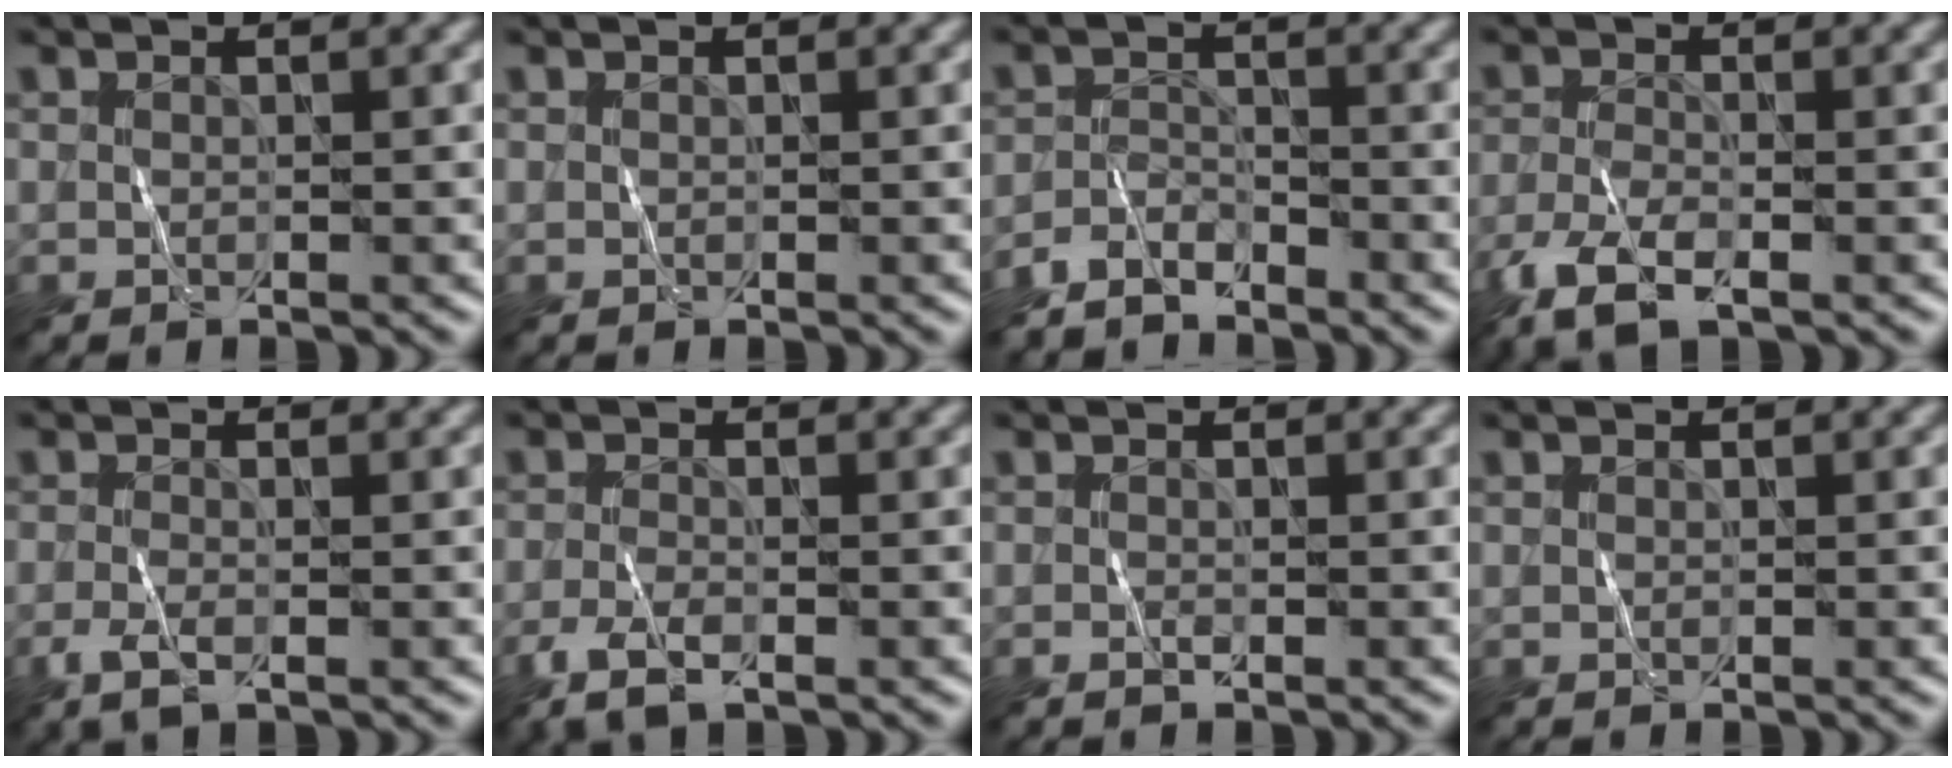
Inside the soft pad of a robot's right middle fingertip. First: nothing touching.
{"total": 0.0}
{"total": 2.7, "force": [-2.4, 0.9, 0.8], "torque": [-0.016, 0.002, -0.053]}
{"total": 4.9, "force": [-3.0, 1.8, 3.4], "torque": [-0.078, -0.014, -0.067]}
{"total": 2.3, "force": [-1.0, 0.8, 1.9], "torque": [-0.045, -0.006, -0.025]}
{"total": 3.3, "force": [-2.0, 1.2, 2.3], "torque": [-0.054, -0.008, -0.045]}
{"total": 0.6, "force": [-0.4, 0.2, 0.5], "torque": [-0.008, -0.002, -0.007]}
{"total": 0.0}